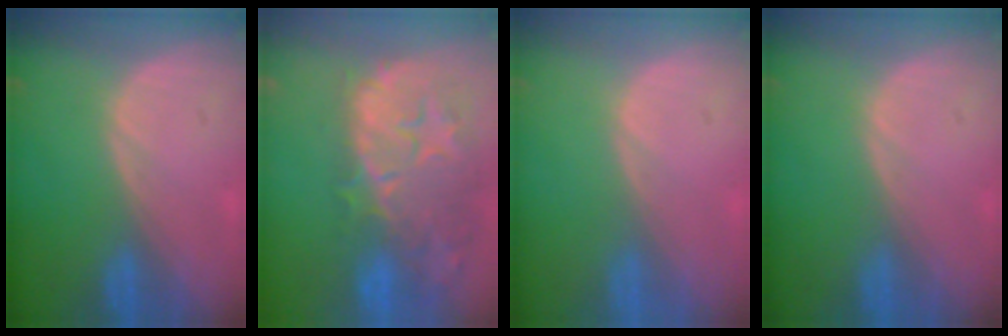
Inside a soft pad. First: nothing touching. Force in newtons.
{"total": 14.7, "press": 11.7, "slide": 8.9}
{"total": 0.0}
{"total": 0.0}